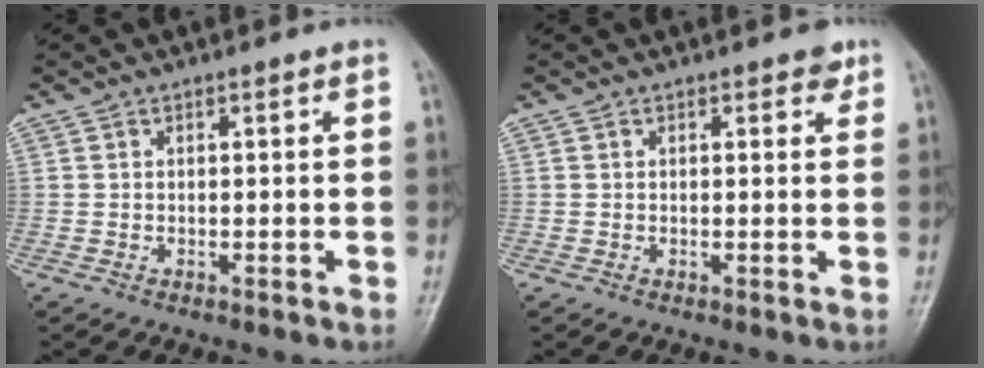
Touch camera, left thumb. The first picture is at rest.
{"total": 1.6, "force": [1.0, 0.9, 0.8], "torque": [0.003, -0.003, 0.007]}